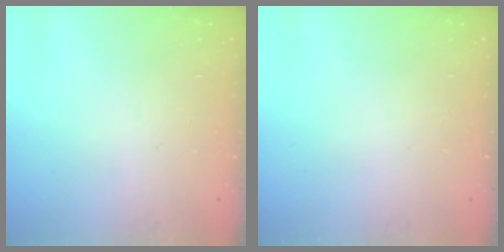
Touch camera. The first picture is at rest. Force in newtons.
{"total": 0.0}